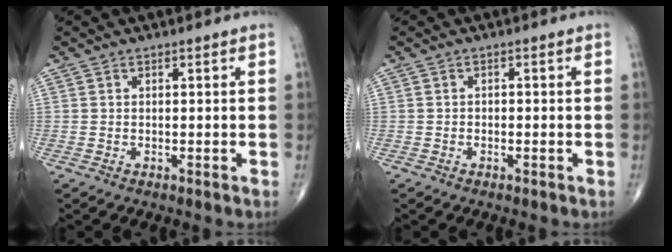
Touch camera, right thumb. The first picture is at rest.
{"total": 0.6, "force": [-0.3, 0.4, 0.3], "torque": [-0.003, 0.002, -0.008]}